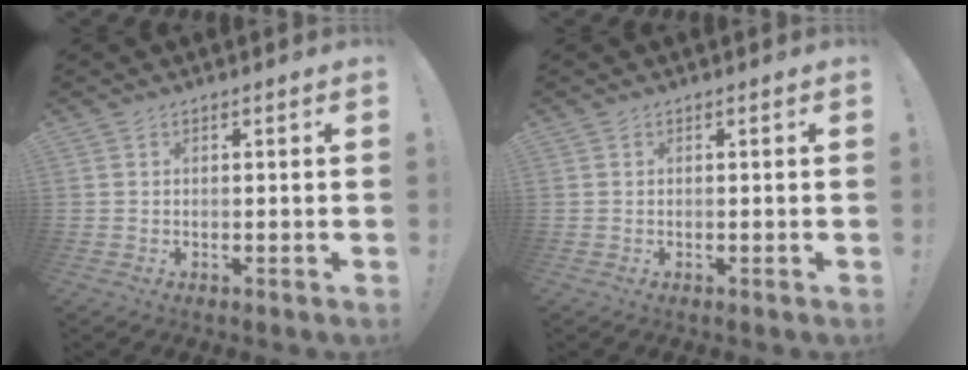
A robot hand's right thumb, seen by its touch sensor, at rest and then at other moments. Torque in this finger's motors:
{"motor_torque": [0.00, 0.00, 0.00, 0.00, 0.00]}